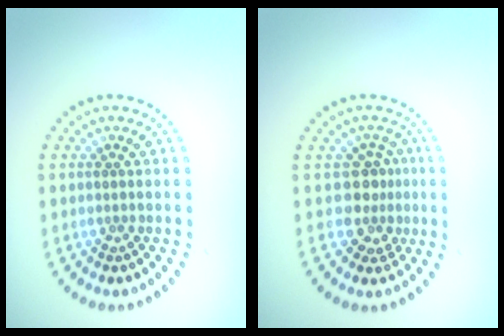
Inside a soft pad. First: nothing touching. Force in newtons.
{"total": 2.9, "press": 2.3, "slide": 1.6}